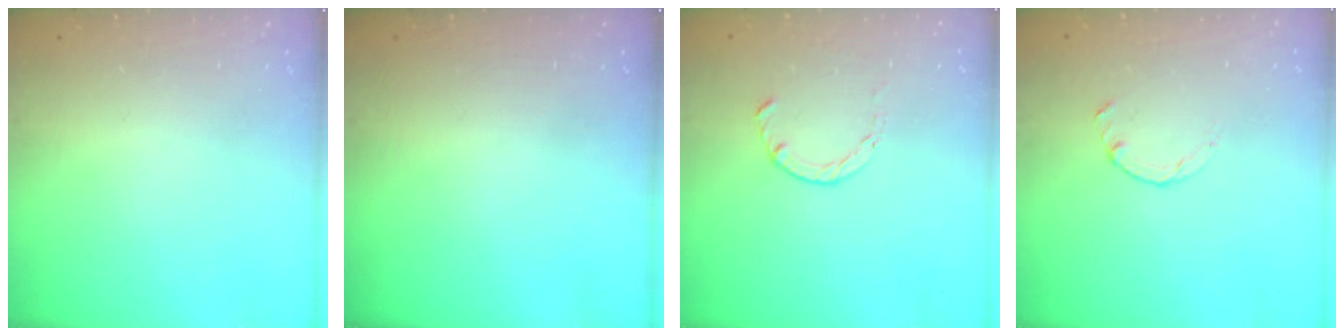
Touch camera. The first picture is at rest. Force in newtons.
{"total": 0.0}
{"total": 3.7, "press": 3.6, "slide": 0.5}
{"total": 0.9, "press": 0.9, "slide": 0.3}